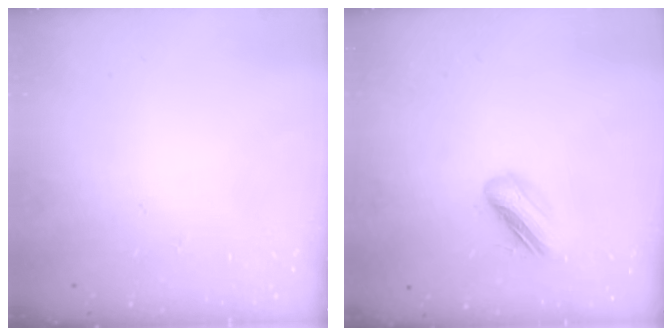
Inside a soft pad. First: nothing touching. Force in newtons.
{"total": 5.9, "press": 5.9, "slide": 0.5}